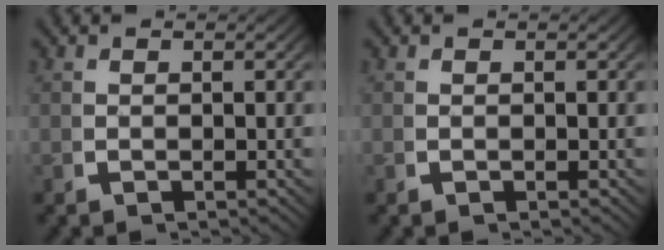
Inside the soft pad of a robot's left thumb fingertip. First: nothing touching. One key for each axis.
{"total": 0.0}